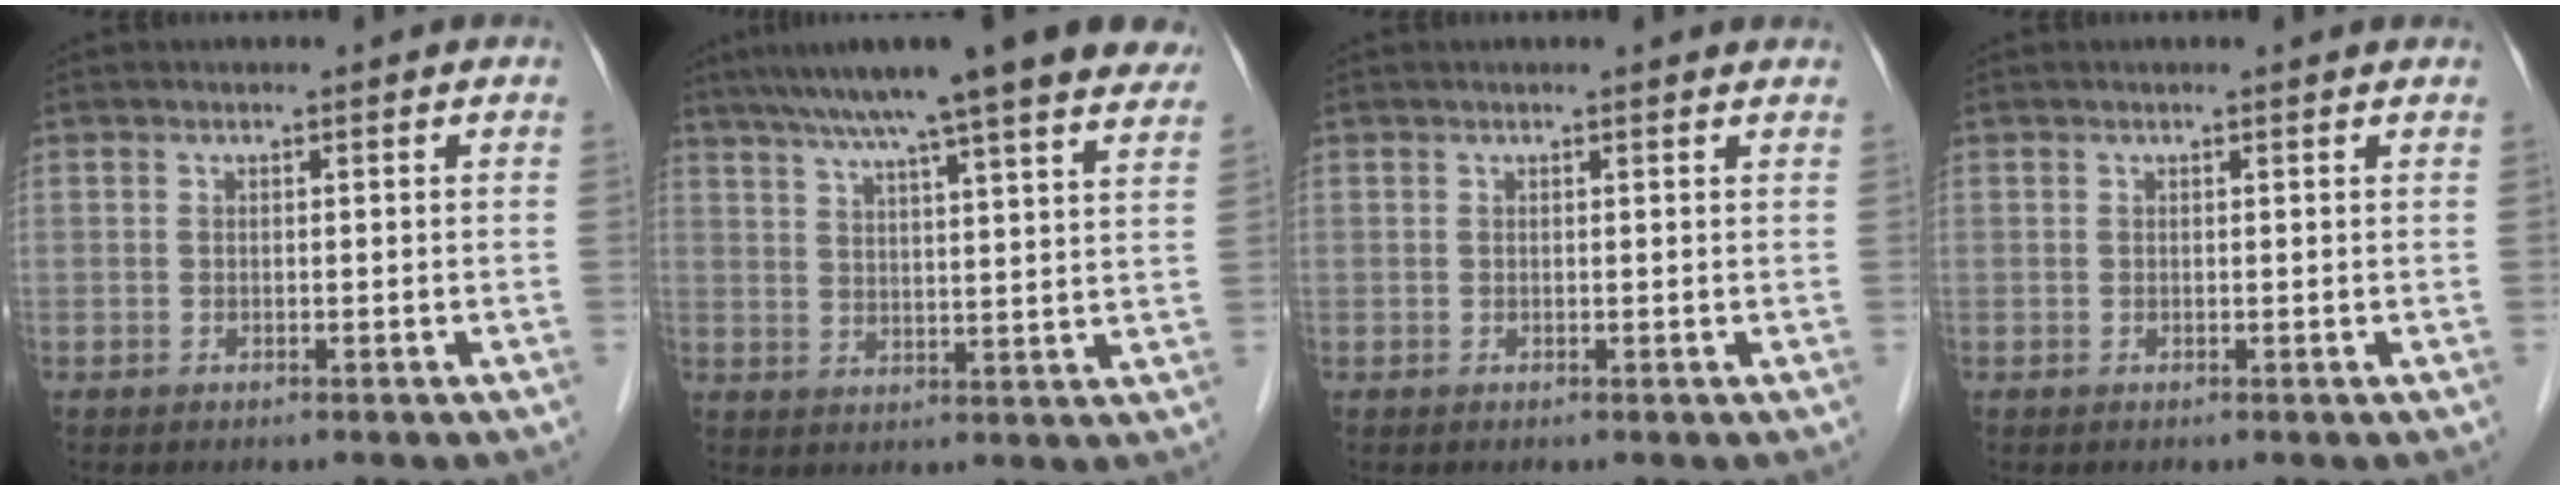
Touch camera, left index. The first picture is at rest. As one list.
[{"total": 21.2, "force": [17.2, 1.2, 12.3], "torque": [-0.189, 0.020, 0.223]}, {"total": 2.2, "force": [2.0, 0.2, 0.8], "torque": [-0.013, 0.004, 0.013]}, {"total": 0.8, "force": [0.7, 0.0, 0.3], "torque": [-0.012, 0.002, 0.005]}]